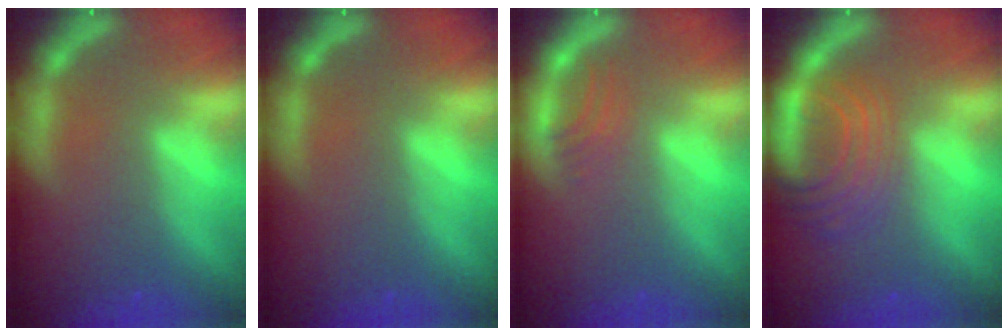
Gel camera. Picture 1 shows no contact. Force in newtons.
{"total": 0.0}
{"total": 2.0}
{"total": 7.5}